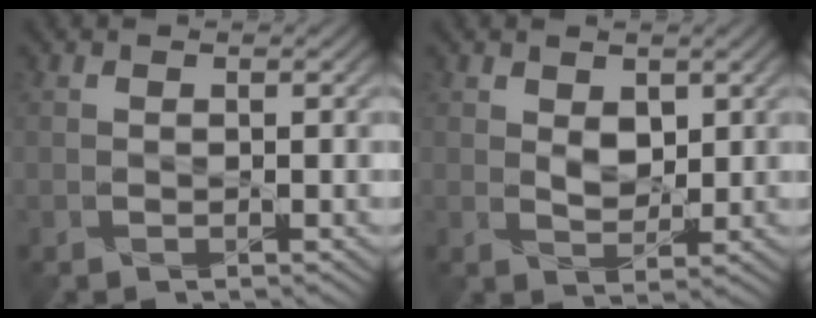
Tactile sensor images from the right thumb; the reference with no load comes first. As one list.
[{"total": 2.5, "force": [1.3, 1.6, 1.4], "torque": [-0.031, -0.005, 0.024]}]